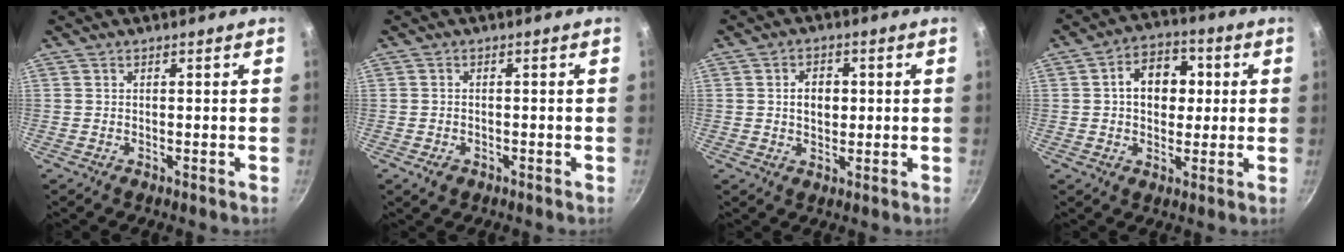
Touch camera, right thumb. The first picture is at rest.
{"total": 2.3, "force": [-1.1, 1.6, 1.2], "torque": [-0.023, 0.005, -0.015]}
{"total": 4.9, "force": [0.5, 3.6, 3.3], "torque": [-0.033, 0.004, 0.006]}
{"total": 10.3, "force": [1.4, 7.5, 6.8], "torque": [-0.062, 0.013, 0.011]}